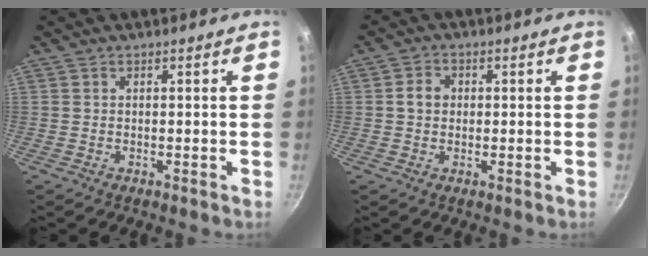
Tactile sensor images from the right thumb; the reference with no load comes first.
{"total": 3.4, "force": [0.3, 2.8, 1.8], "torque": [-0.018, 0.007, 0.000]}